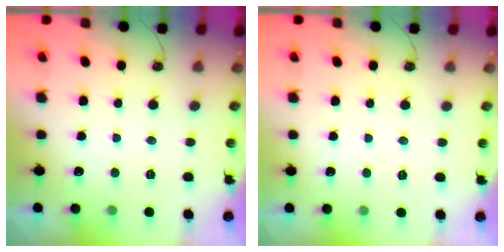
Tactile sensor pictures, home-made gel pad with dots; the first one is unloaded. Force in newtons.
{"total": 2.6, "press": 2.6, "slide": 0.5}